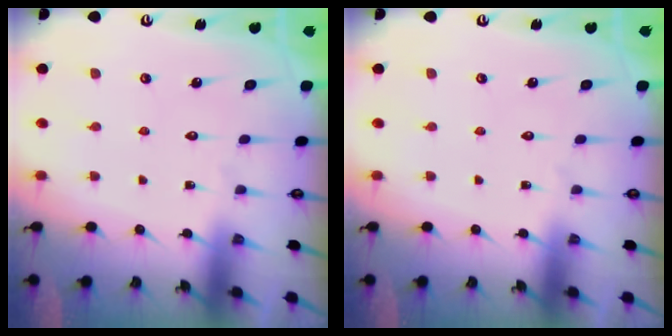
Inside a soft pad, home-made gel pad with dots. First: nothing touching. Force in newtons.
{"total": 0.0}